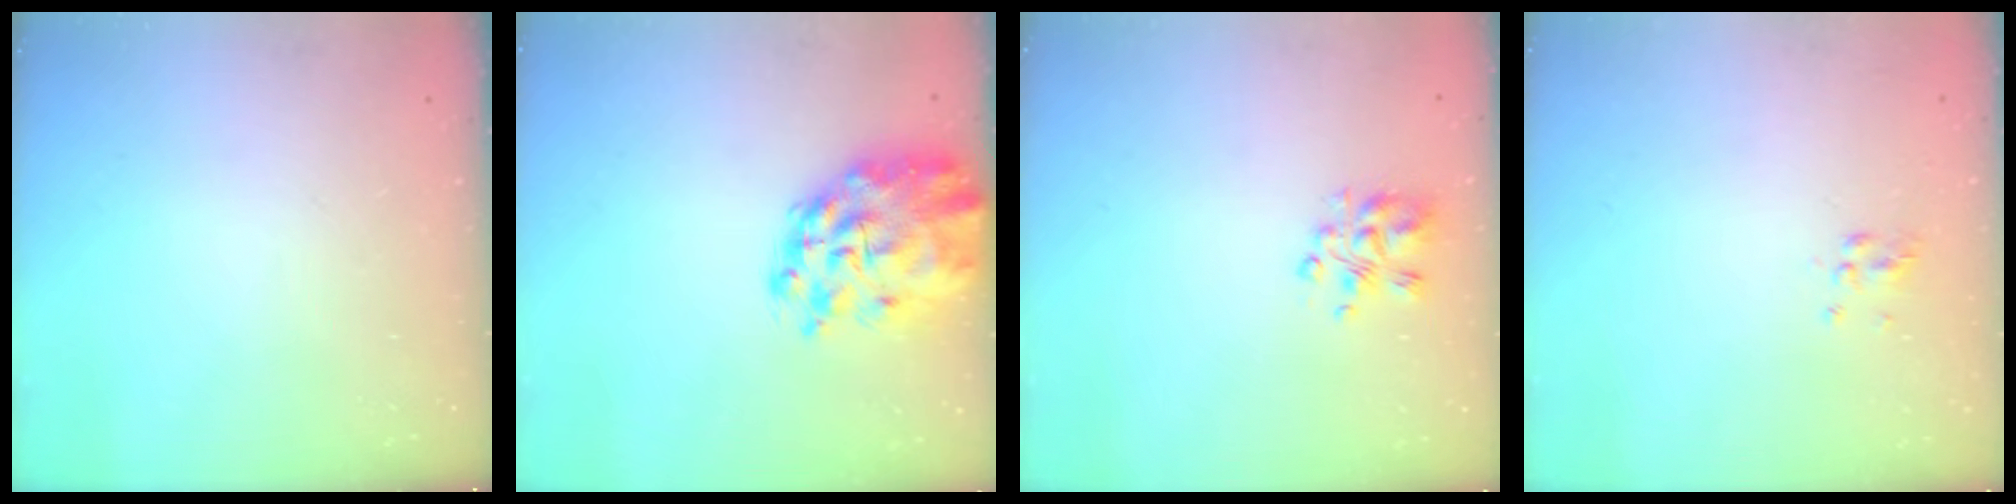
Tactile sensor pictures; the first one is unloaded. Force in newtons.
{"total": 11.7, "press": 11.2, "slide": 3.4}
{"total": 5.5, "press": 5.4, "slide": 0.9}
{"total": 3.7, "press": 3.5, "slide": 1.3}